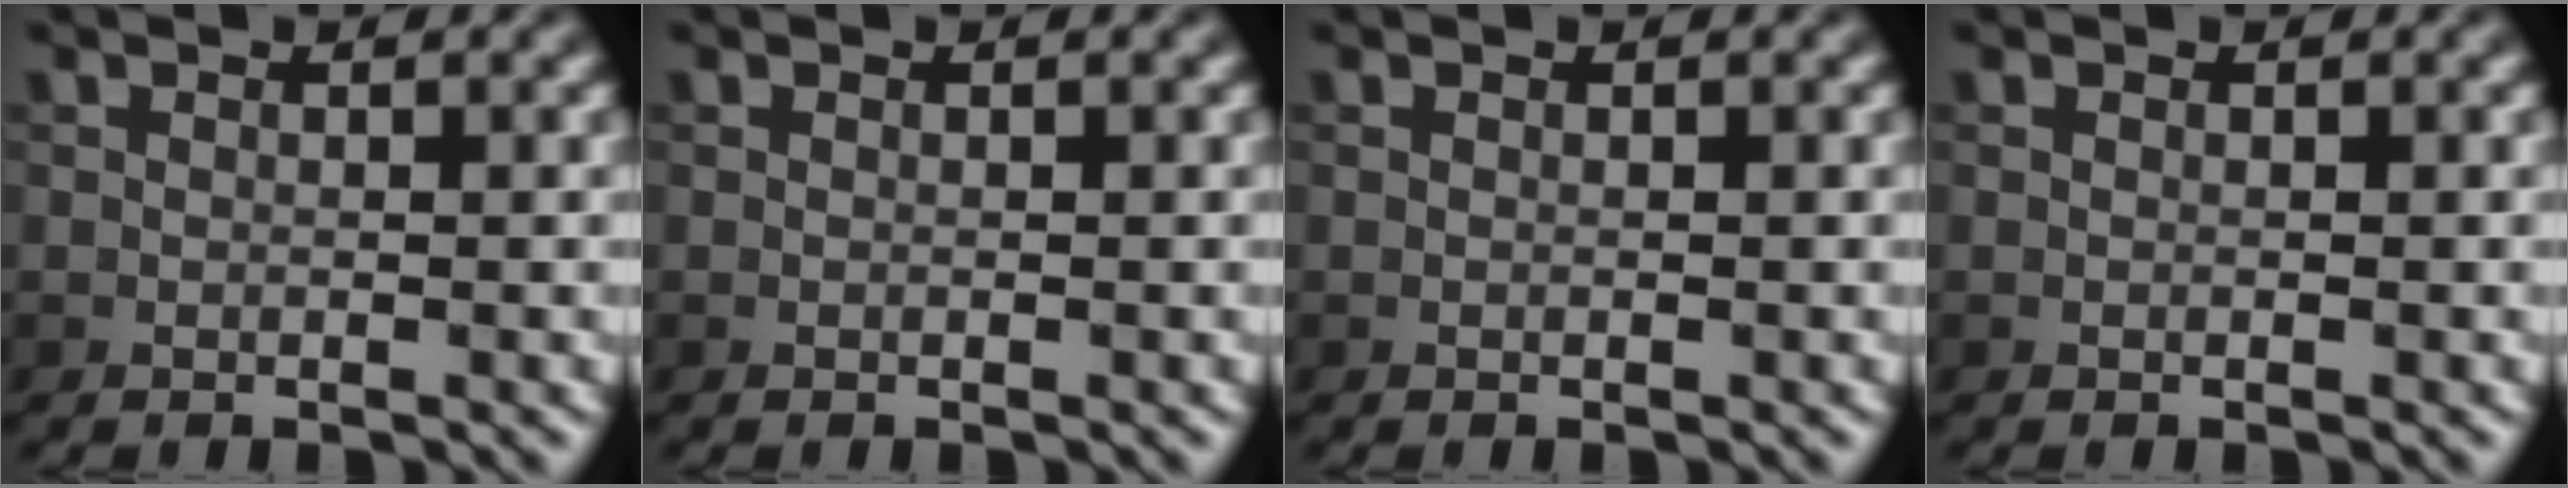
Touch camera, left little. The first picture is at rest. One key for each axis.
{"total": 0.0}
{"total": 0.0}
{"total": 0.0}